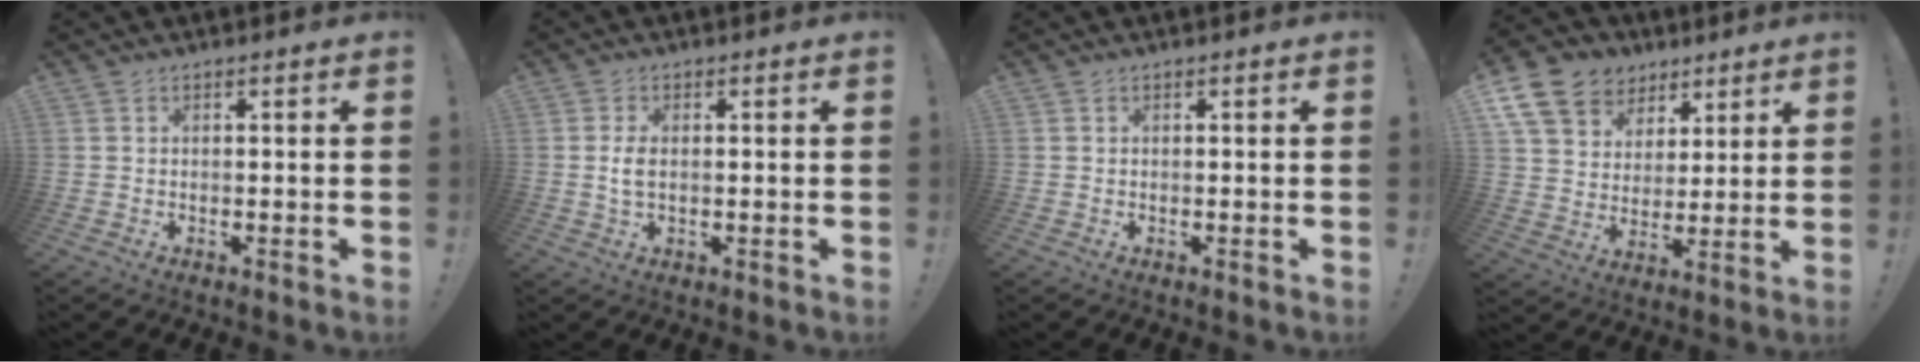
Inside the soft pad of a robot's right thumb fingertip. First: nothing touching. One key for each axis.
{"total": 3.4, "fx": -0.1, "fy": 1.8, "fz": 2.9, "tx": -0.053, "ty": 0.000, "tz": -0.005}
{"total": 0.0}
{"total": 13.7, "fx": 7.6, "fy": 10.2, "fz": 4.9, "tx": -0.072, "ty": -0.051, "tz": 0.152}